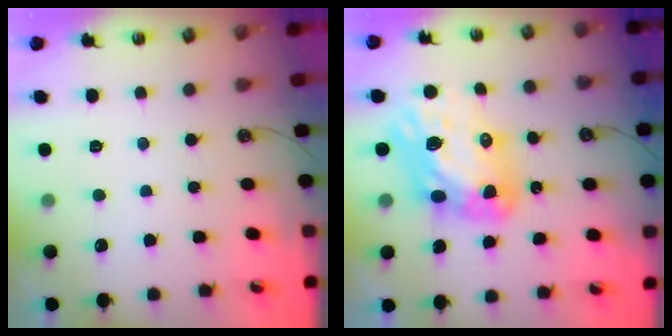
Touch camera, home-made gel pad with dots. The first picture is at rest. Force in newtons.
{"total": 13.8, "press": 13.7, "slide": 1.2}